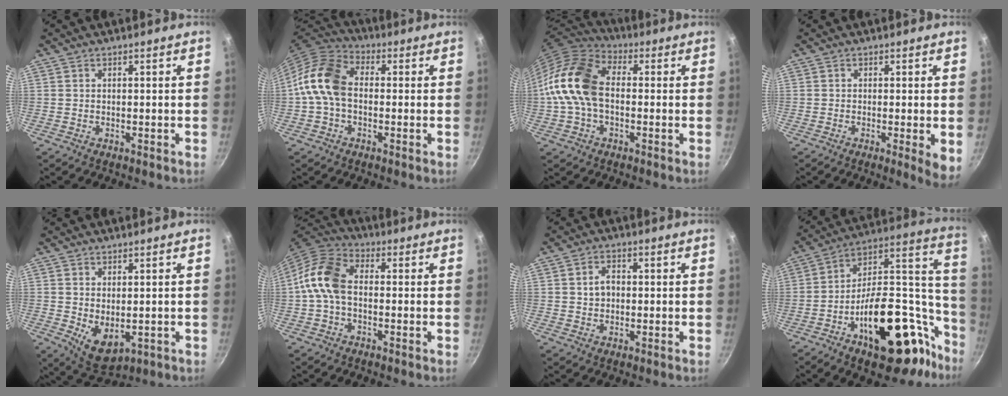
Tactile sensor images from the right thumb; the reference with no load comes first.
{"total": 11.3, "force": [-0.6, 7.8, 8.1], "torque": [-0.135, 0.032, -0.033]}
{"total": 14.1, "force": [-0.6, 9.4, 10.5], "torque": [-0.183, 0.036, -0.032]}
{"total": 4.6, "force": [-0.6, 0.8, 4.5], "torque": [-0.056, -0.013, -0.009]}
{"total": 6.7, "force": [-0.2, 4.0, 5.3], "torque": [-0.075, -0.022, 0.012]}
{"total": 10.0, "force": [-0.7, 6.6, 7.5], "torque": [-0.134, 0.032, -0.032]}
{"total": 3.6, "force": [0.3, 2.8, 2.3], "torque": [-0.024, 0.010, 0.002]}
{"total": 31.5, "force": [-15.1, 15.9, 22.6], "torque": [-0.260, 0.114, -0.221]}